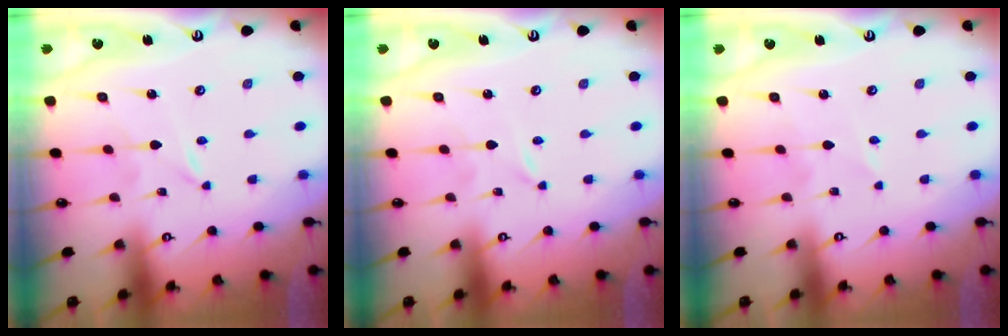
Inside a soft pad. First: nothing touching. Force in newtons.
{"total": 0.0}
{"total": 2.2, "press": 2.1, "slide": 0.3}